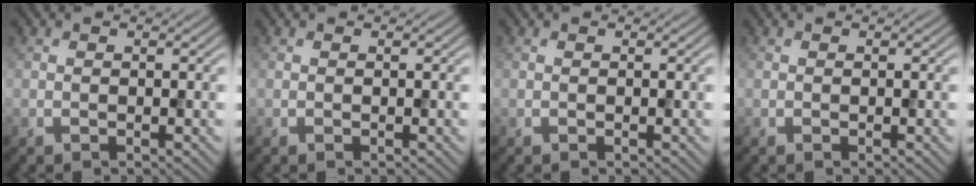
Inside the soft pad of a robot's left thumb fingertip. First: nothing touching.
{"total": 0.0}
{"total": 0.0}
{"total": 0.0}